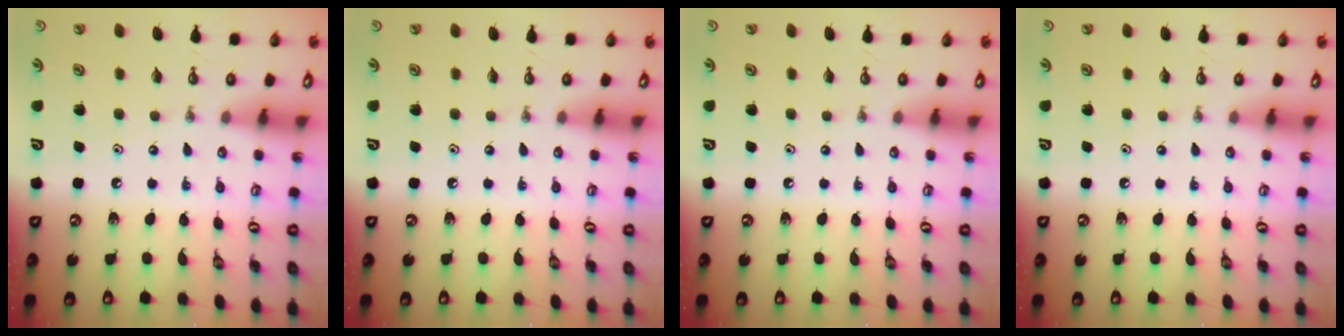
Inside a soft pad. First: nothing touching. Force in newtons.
{"total": 0.0}
{"total": 0.0}
{"total": 0.0}